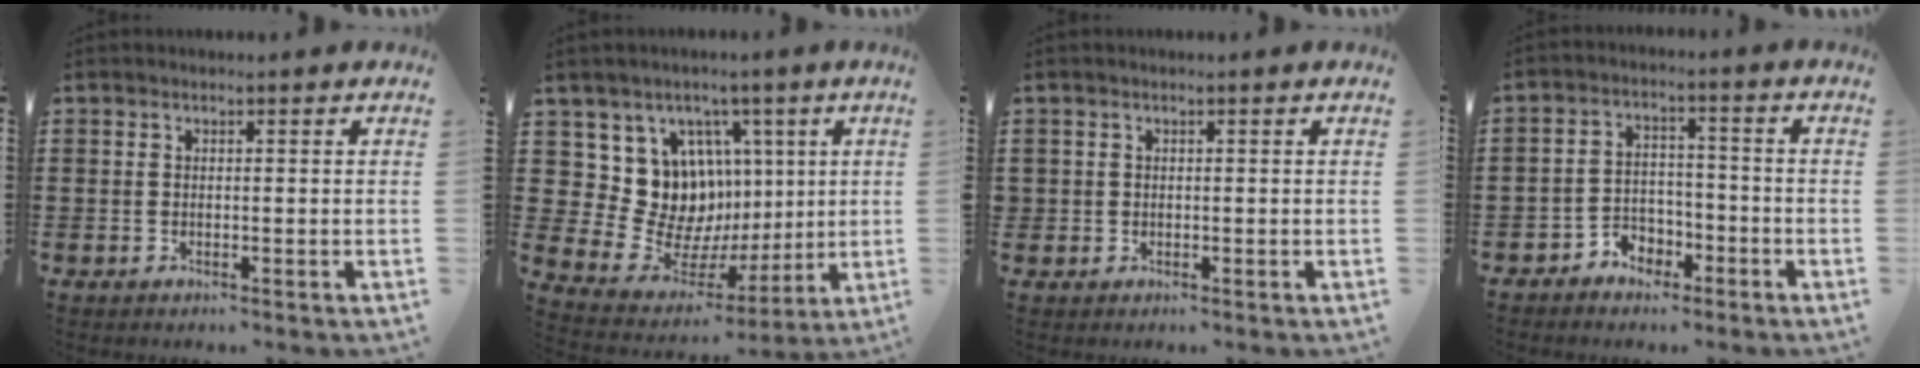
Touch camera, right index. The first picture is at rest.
{"total": 12.2, "force": [3.3, 11.1, 3.8], "torque": [-0.092, -0.041, 0.075]}
{"total": 0.7, "force": [0.0, 0.7, 0.0], "torque": [-0.002, 0.005, -0.001]}
{"total": 3.8, "force": [-2.9, 2.4, 0.8], "torque": [-0.023, 0.011, -0.059]}